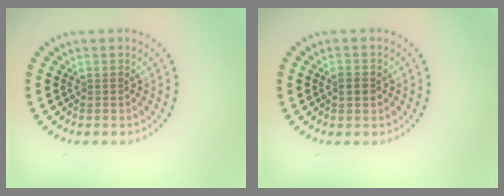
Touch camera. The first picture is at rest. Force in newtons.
{"total": 1.3, "press": 1.3, "slide": 0.1}